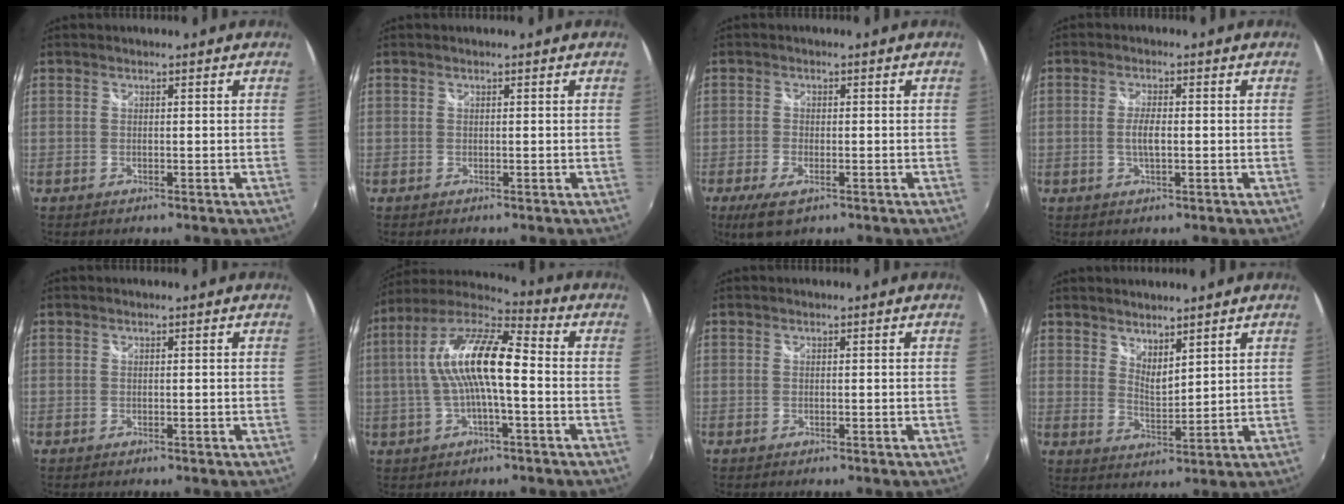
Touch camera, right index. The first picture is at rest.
{"total": 0.0}
{"total": 5.3, "force": [-3.0, 2.2, 3.7], "torque": [-0.087, -0.015, -0.055]}
{"total": 3.2, "force": [-0.5, 0.8, 3.0], "torque": [-0.058, -0.002, -0.010]}
{"total": 0.0}
{"total": 14.8, "force": [-0.2, 3.9, 14.2], "torque": [-0.265, 0.018, -0.011]}
{"total": 0.0}
{"total": 5.0, "force": [4.2, 1.6, 2.1], "torque": [-0.029, -0.007, 0.074]}